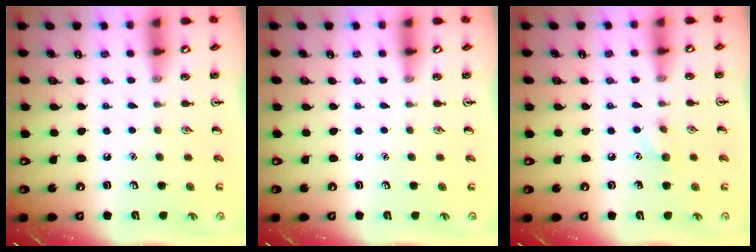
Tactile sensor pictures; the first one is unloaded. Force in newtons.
{"total": 0.0}
{"total": 6.3, "press": 6.0, "slide": 1.9}